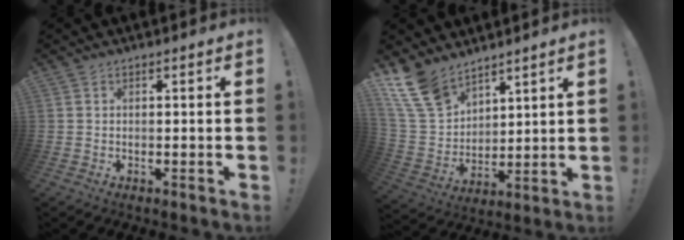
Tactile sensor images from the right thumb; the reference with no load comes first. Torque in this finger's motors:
{"motor_torque": [0.25, 0.54, 0.81, 0.79, 0.02]}